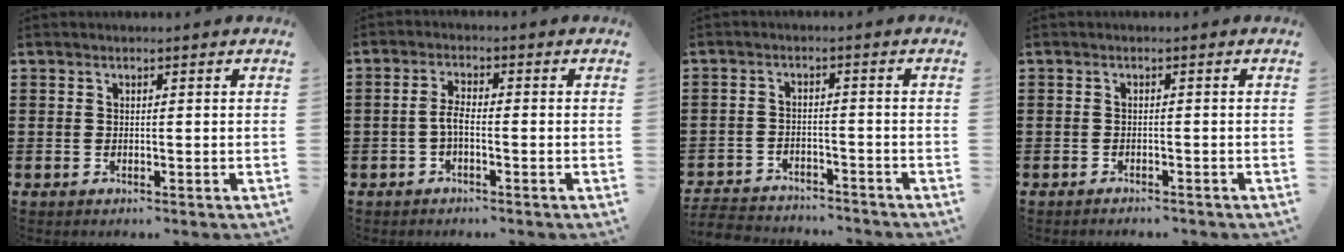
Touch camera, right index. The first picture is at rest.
{"total": 3.0, "force": [-0.9, 0.9, 2.7], "torque": [-0.064, -0.001, -0.023]}
{"total": 3.8, "force": [-3.8, 0.5, 0.1], "torque": [-0.013, 0.000, -0.083]}
{"total": 0.9, "force": [-0.9, 0.1, 0.2], "torque": [-0.006, 0.000, -0.018]}